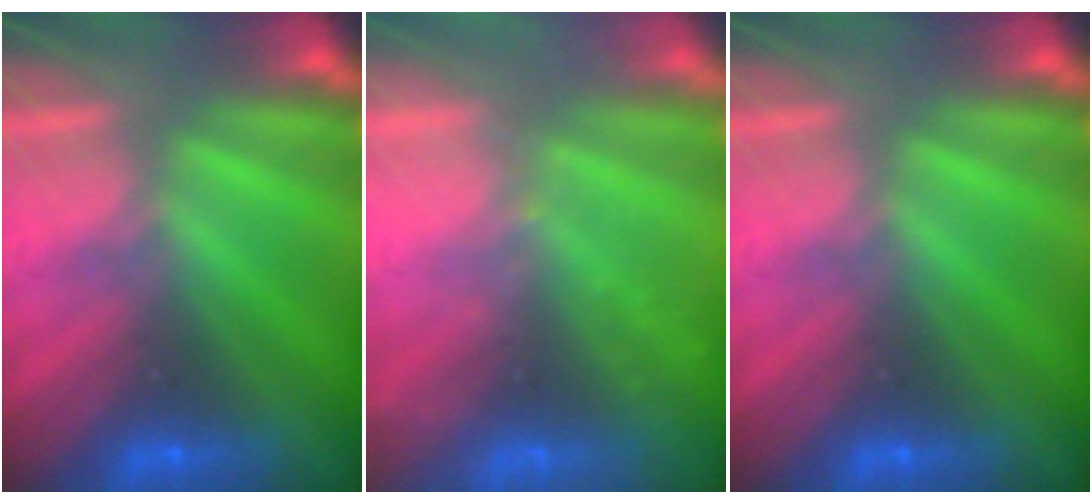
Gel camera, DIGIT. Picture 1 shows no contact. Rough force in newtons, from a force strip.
{"total": 2.3}
{"total": 0.0}